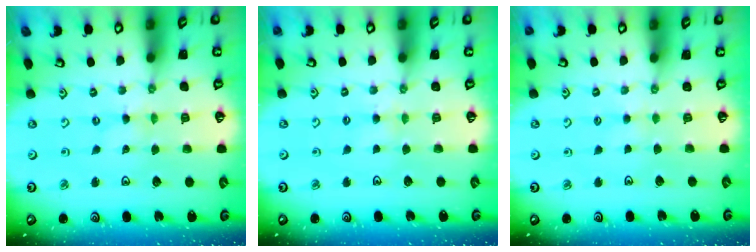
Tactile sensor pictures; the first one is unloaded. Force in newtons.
{"total": 3.0, "press": 3.0, "slide": 0.4}
{"total": 1.8, "press": 1.7, "slide": 0.3}